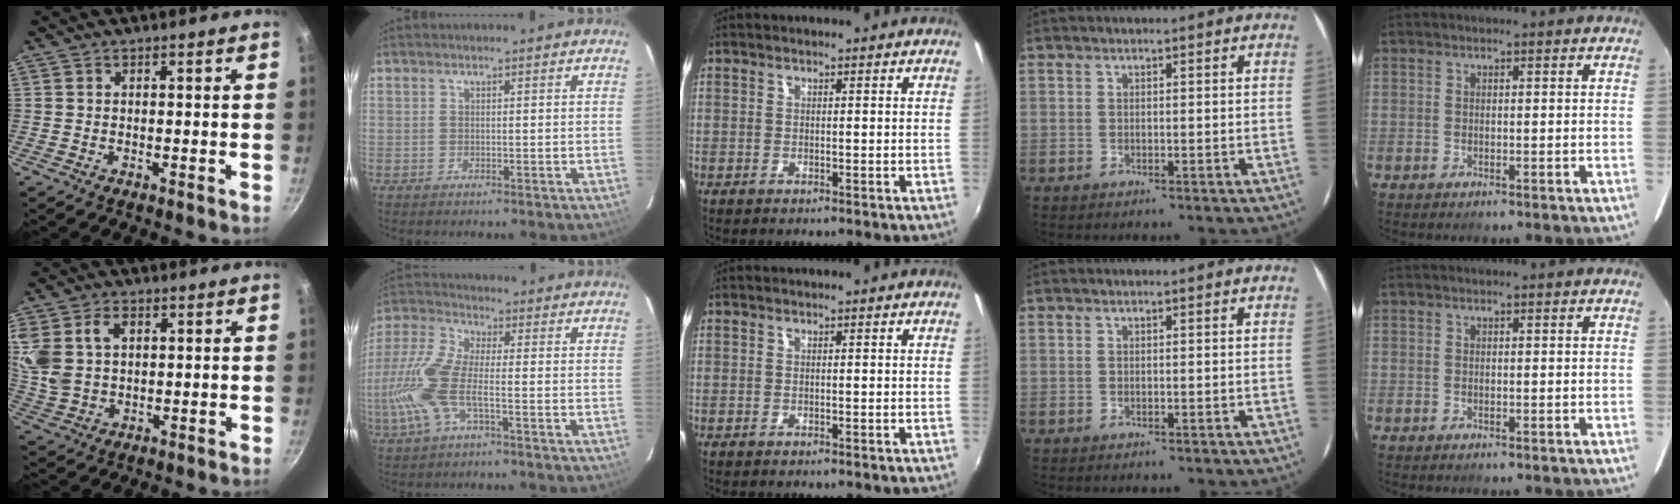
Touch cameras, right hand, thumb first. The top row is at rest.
{"thumb": {"total": 11.5, "force": [3.3, 8.2, 7.2], "torque": [-0.144, -0.006, 0.069]}, "index": {"total": 12.1, "force": [-3.3, 3.7, 11.0], "torque": [-0.254, -0.002, -0.071]}}